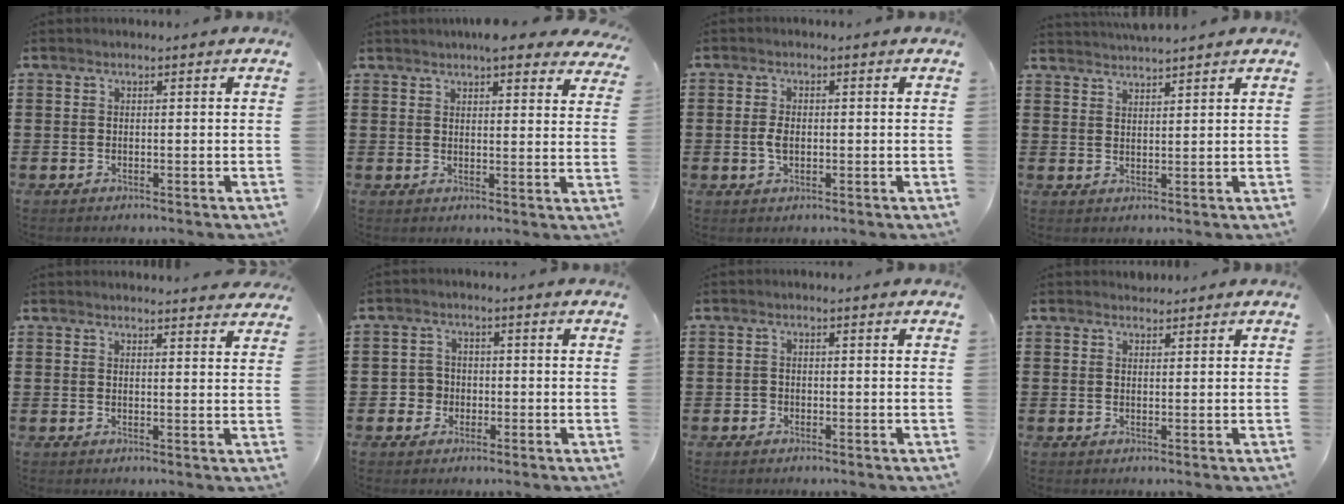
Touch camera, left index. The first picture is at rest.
{"total": 5.3, "force": [4.7, 1.1, 2.4], "torque": [-0.044, -0.010, 0.083]}
{"total": 2.4, "force": [-0.2, 1.4, 2.0], "torque": [-0.048, 0.000, -0.006]}
{"total": 2.6, "force": [2.5, -0.5, -0.2], "torque": [-0.003, -0.008, 0.048]}
{"total": 2.4, "force": [2.4, -0.1, 0.3], "torque": [-0.003, -0.010, 0.045]}
{"total": 2.8, "force": [-0.8, 2.6, 0.7], "torque": [-0.023, 0.004, -0.020]}
{"total": 0.9, "force": [-0.5, 0.8, 0.3], "torque": [-0.008, 0.001, -0.011]}
{"total": 1.2, "force": [1.2, 0.3, 0.0], "torque": [-0.002, 0.001, 0.025]}